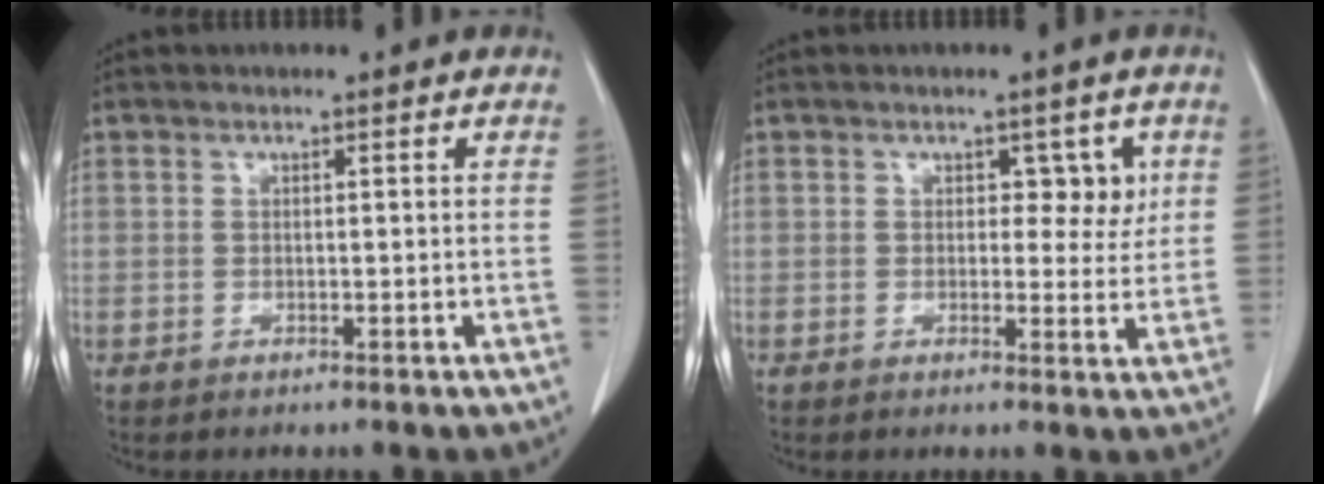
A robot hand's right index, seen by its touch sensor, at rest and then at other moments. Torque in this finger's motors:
{"motor_torque": [0.25, 0.25, 0.07, 0.02]}